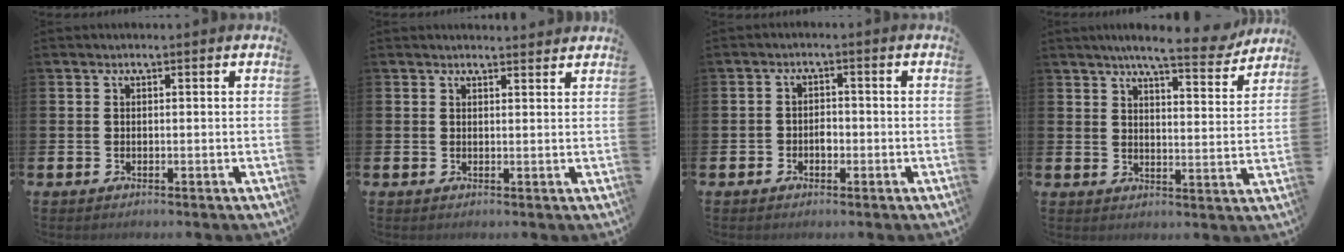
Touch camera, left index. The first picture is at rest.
{"total": 1.6, "force": [1.6, 0.2, 0.0], "torque": [0.010, -0.010, 0.026]}
{"total": 1.7, "force": [-0.7, 1.3, 0.9], "torque": [-0.011, 0.001, -0.017]}
{"total": 7.5, "force": [6.8, 0.8, 3.2], "torque": [-0.058, -0.034, 0.114]}